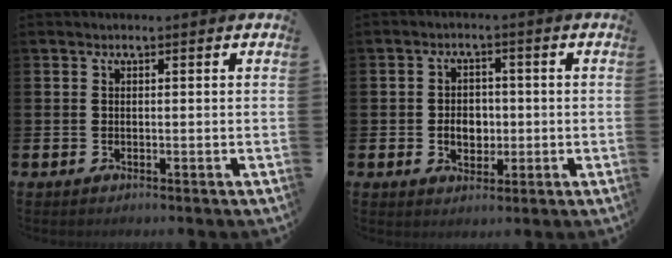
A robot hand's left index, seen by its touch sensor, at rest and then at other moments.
{"total": 3.8, "force": [-0.5, 3.0, 2.4], "torque": [-0.037, 0.002, -0.017]}